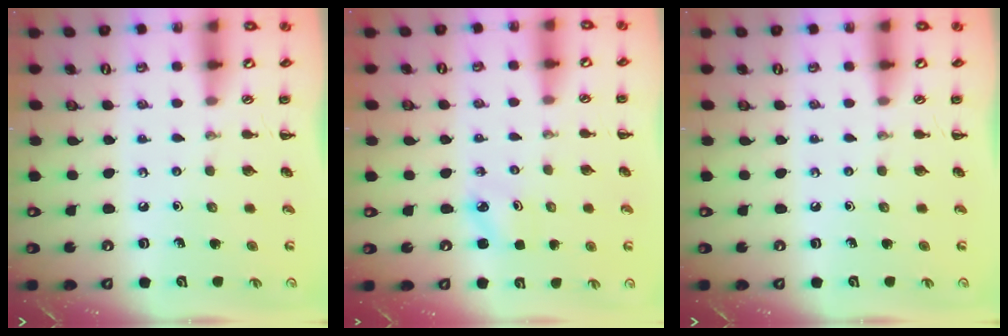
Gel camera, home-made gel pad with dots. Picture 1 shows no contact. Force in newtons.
{"total": 1.9, "press": 1.9, "slide": 0.4}
{"total": 0.0}